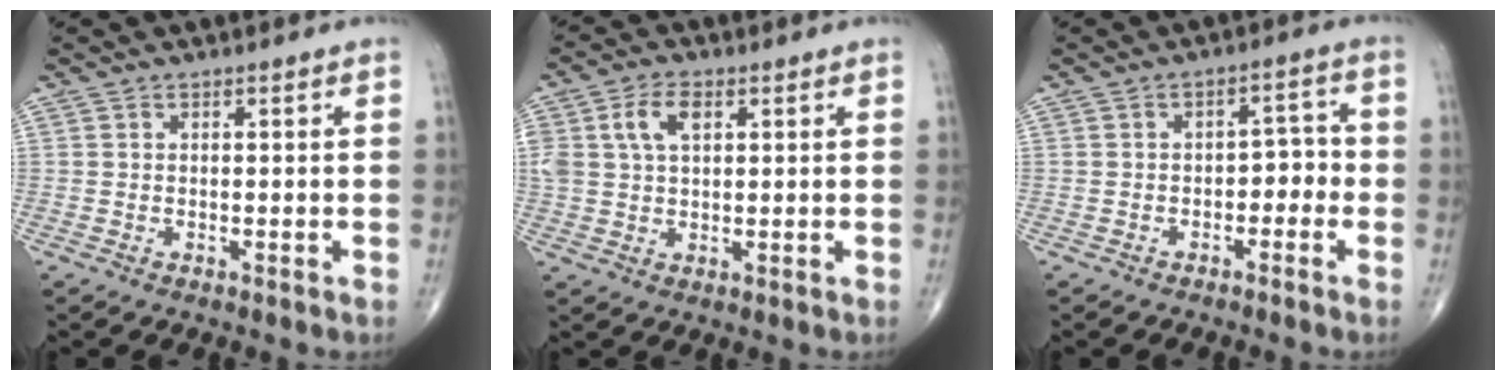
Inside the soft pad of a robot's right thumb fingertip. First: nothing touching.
{"total": 6.5, "force": [2.2, 3.8, 4.8], "torque": [-0.097, 0.005, 0.044]}
{"total": 4.0, "force": [-1.4, 2.6, 2.8], "torque": [-0.014, 0.025, -0.027]}